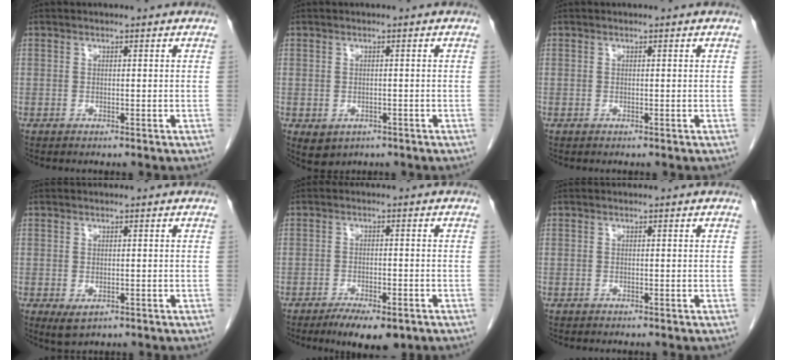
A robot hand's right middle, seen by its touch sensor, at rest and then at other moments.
{"total": 3.0, "force": [-1.4, 2.3, 1.3], "torque": [-0.018, -0.002, -0.008]}
{"total": 0.0}
{"total": 2.3, "force": [-0.8, 1.3, 1.7], "torque": [-0.027, -0.006, -0.002]}
{"total": 7.2, "force": [-5.0, 2.2, 4.6], "torque": [-0.064, -0.009, -0.072]}
{"total": 0.0}